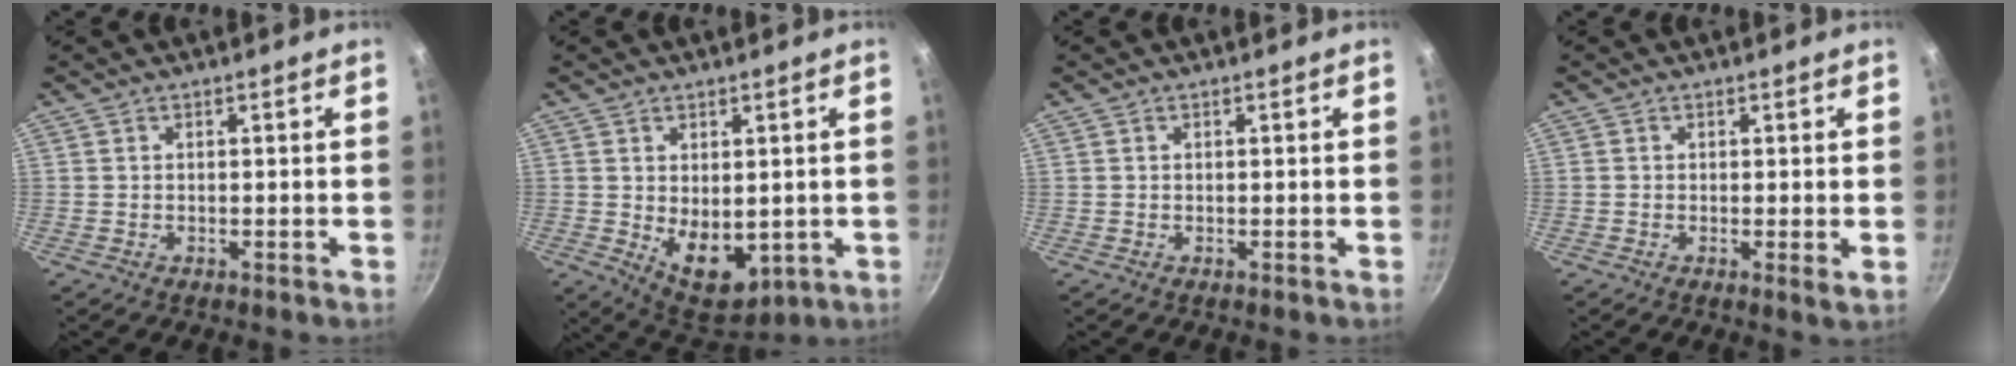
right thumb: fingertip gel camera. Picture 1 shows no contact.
{"total": 9.6, "force": [-0.5, 6.2, 7.3], "torque": [-0.086, -0.021, 0.013]}
{"total": 0.0}
{"total": 1.5, "force": [0.0, 0.3, 1.5], "torque": [-0.026, -0.007, -0.004]}